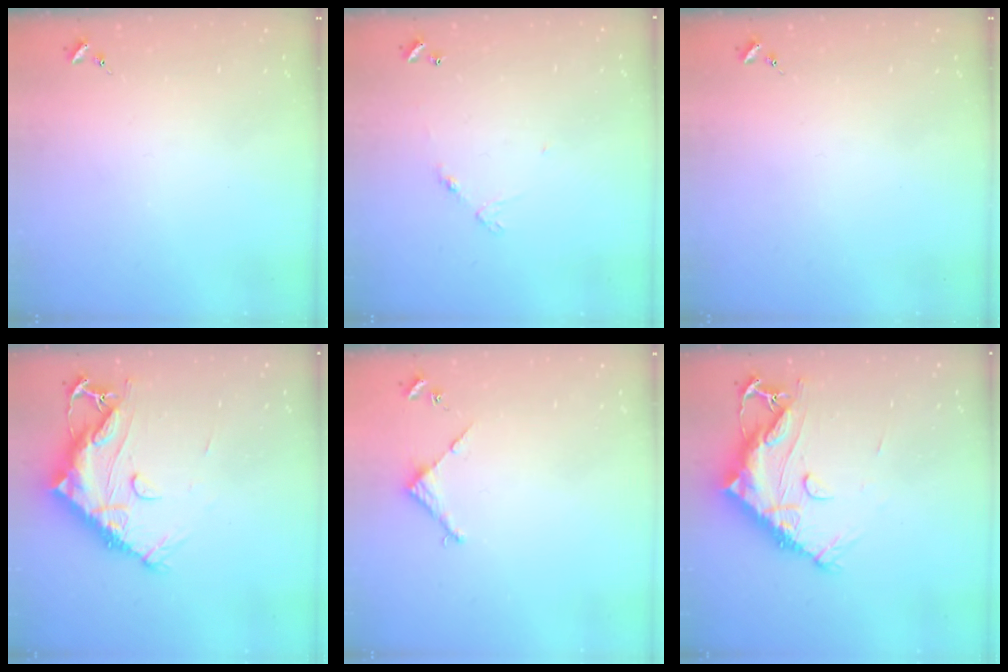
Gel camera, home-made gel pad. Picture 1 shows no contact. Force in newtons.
{"total": 4.6, "press": 4.6, "slide": 0.3}
{"total": 0.0}
{"total": 14.9, "press": 14.8, "slide": 1.4}
{"total": 2.9, "press": 2.8, "slide": 0.2}
{"total": 14.9, "press": 14.8, "slide": 1.4}